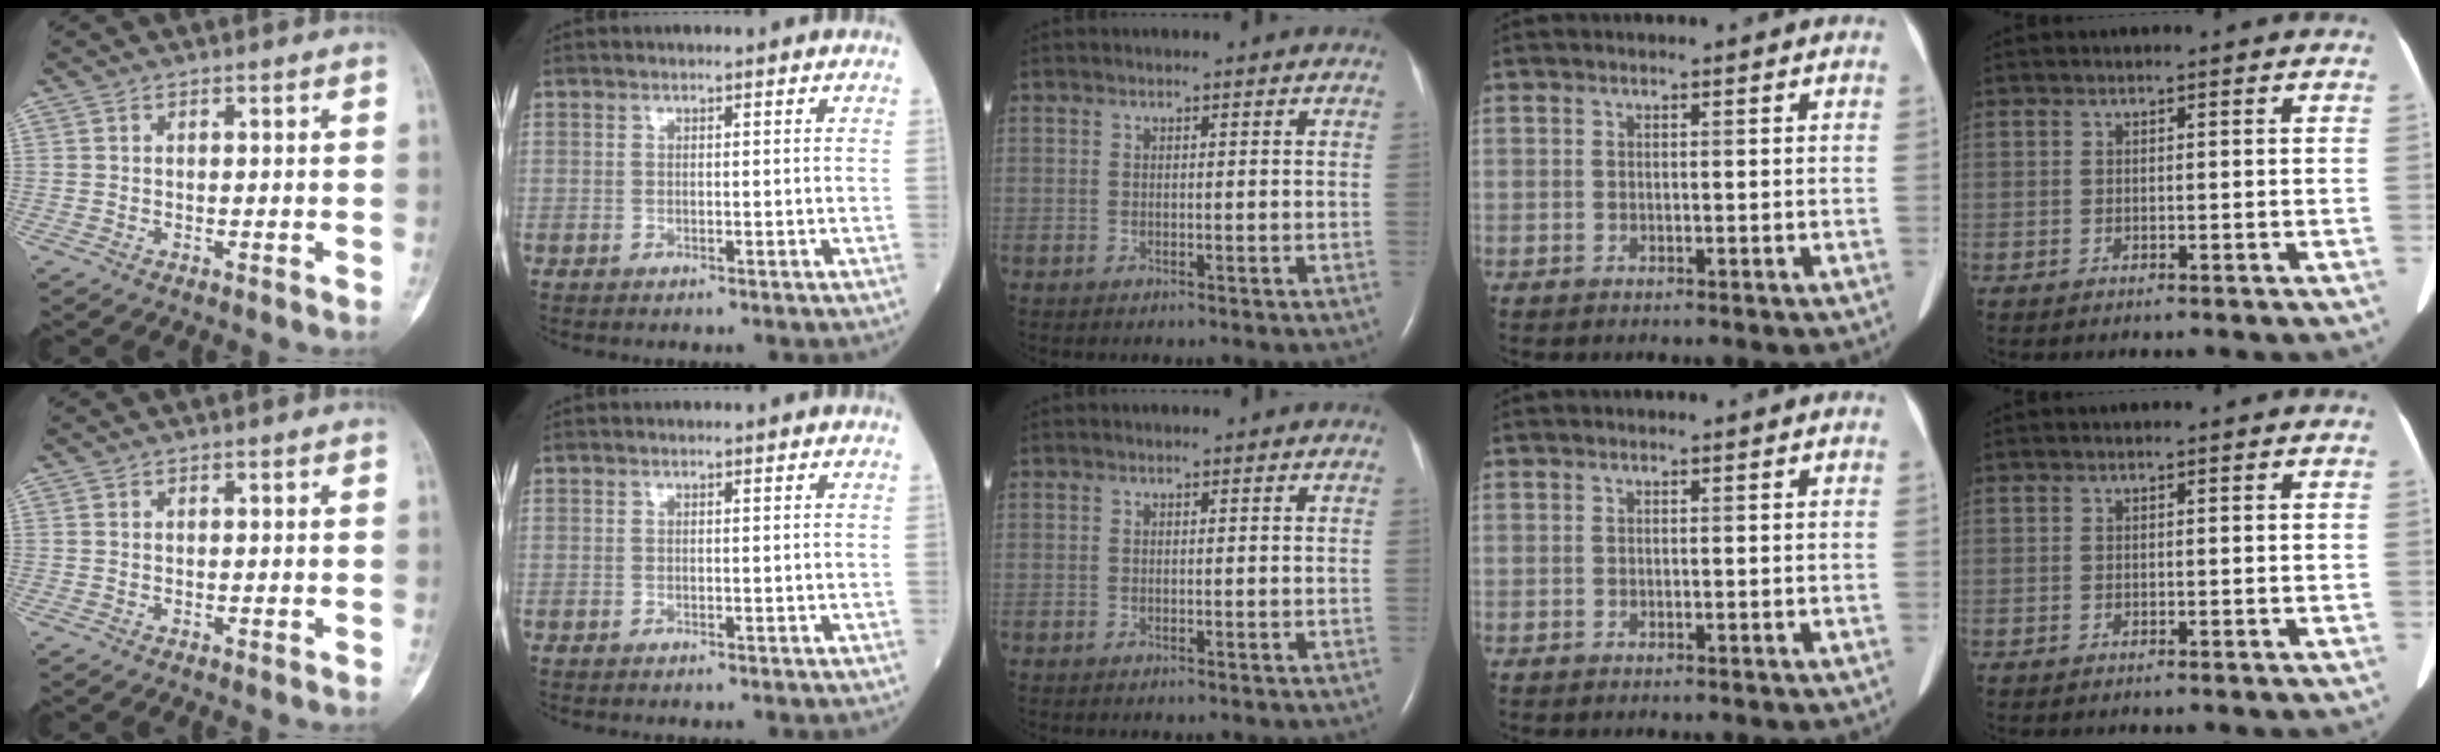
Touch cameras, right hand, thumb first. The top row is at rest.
{}